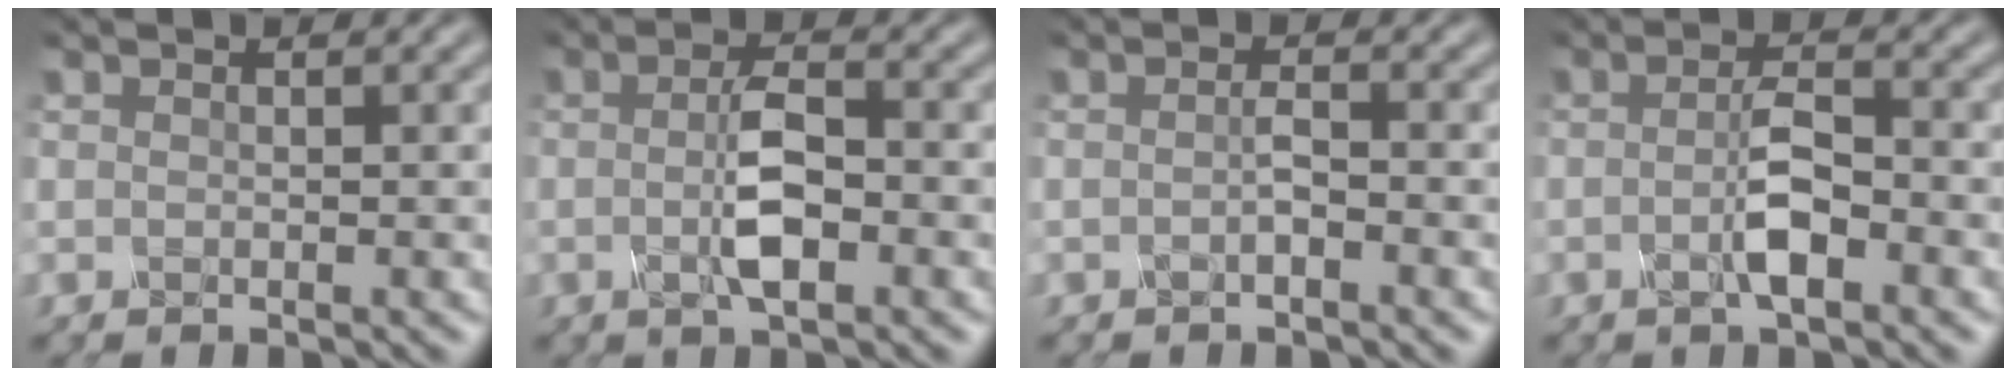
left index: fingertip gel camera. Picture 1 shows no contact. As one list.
[{"total": 3.2, "force": [-0.5, 0.7, 3.0], "torque": [-0.062, 0.005, -0.014]}, {"total": 0.9, "force": [-0.4, 0.1, 0.9], "torque": [-0.018, 0.004, -0.012]}, {"total": 2.7, "force": [-0.9, 0.5, 2.5], "torque": [-0.050, 0.011, -0.023]}]